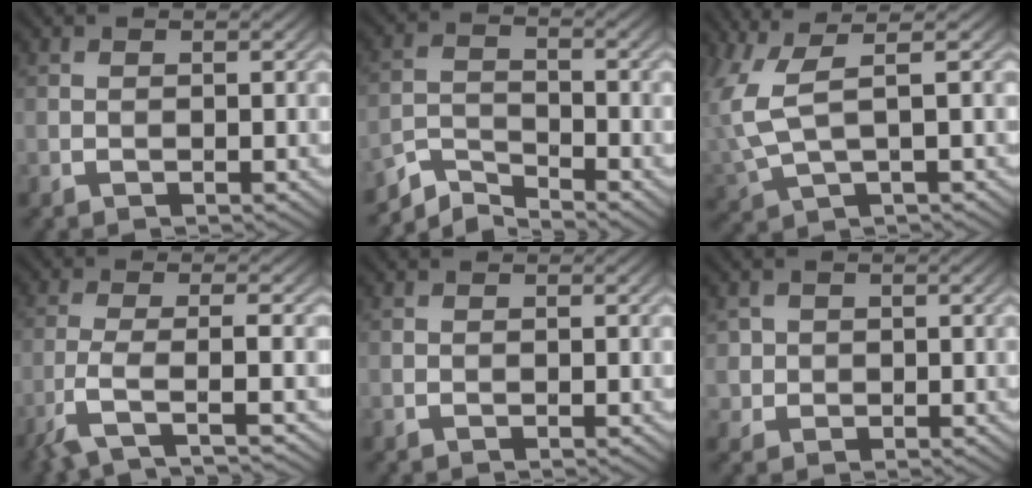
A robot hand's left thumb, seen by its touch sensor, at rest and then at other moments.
{"total": 4.4, "force": [-4.2, 0.7, 1.2], "torque": [-0.028, -0.004, -0.093]}
{"total": 5.9, "force": [2.3, 1.9, 5.1], "torque": [-0.137, 0.007, 0.049]}
{"total": 5.1, "force": [-3.0, 0.8, 4.1], "torque": [-0.078, 0.000, -0.079]}
{"total": 0.0}
{"total": 1.9, "force": [0.6, 1.7, -0.6], "torque": [0.010, -0.007, 0.010]}